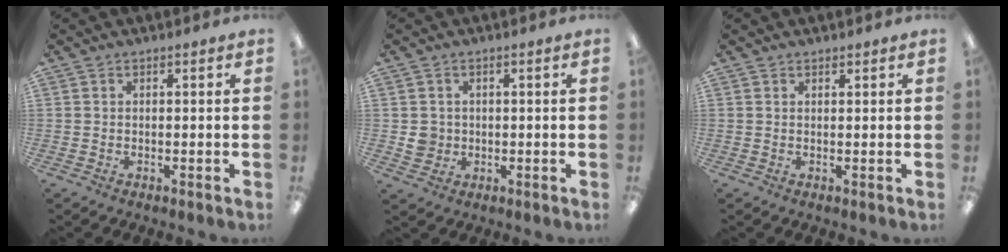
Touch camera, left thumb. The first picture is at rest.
{"total": 3.5, "force": [0.2, 3.4, 0.9], "torque": [-0.004, 0.000, 0.002]}
{"total": 0.7, "force": [0.6, 0.2, 0.1], "torque": [-0.002, 0.000, 0.012]}